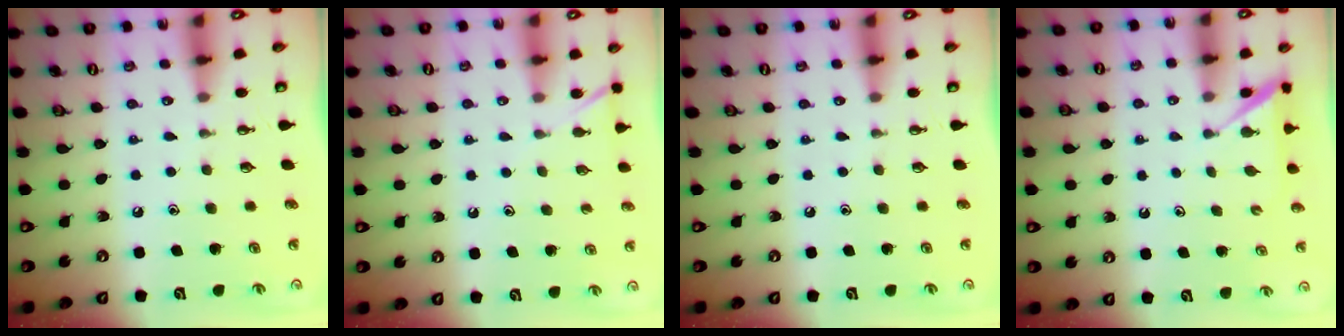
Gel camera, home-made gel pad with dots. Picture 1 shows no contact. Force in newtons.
{"total": 3.9, "press": 3.9, "slide": 0.5}
{"total": 0.0}
{"total": 3.5, "press": 3.4, "slide": 0.4}